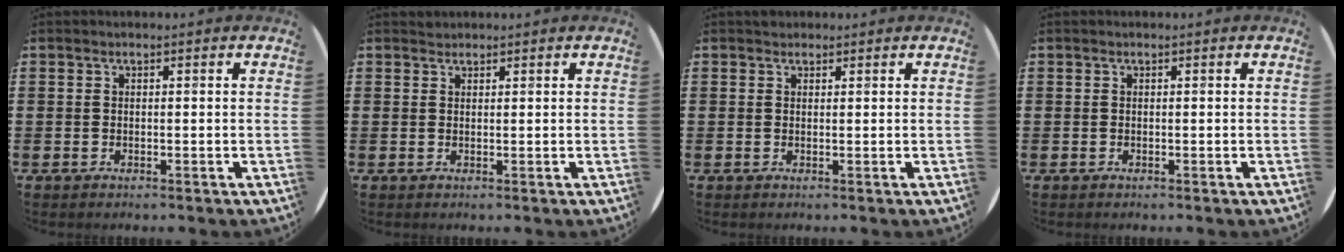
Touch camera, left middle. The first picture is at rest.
{"total": 0.7, "force": [0.7, 0.2, -0.1], "torque": [0.003, 0.003, 0.013]}
{"total": 0.8, "force": [0.7, 0.4, -0.1], "torque": [0.003, 0.004, 0.013]}
{"total": 0.0}